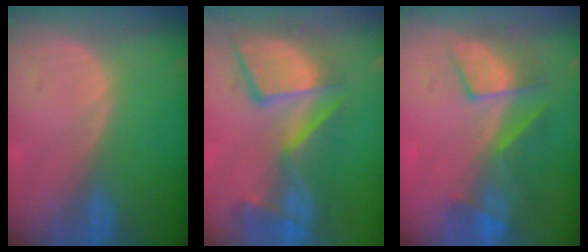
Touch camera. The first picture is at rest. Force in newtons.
{"total": 13.4, "press": 11.3, "slide": 7.3}
{"total": 8.0, "press": 7.5, "slide": 2.7}